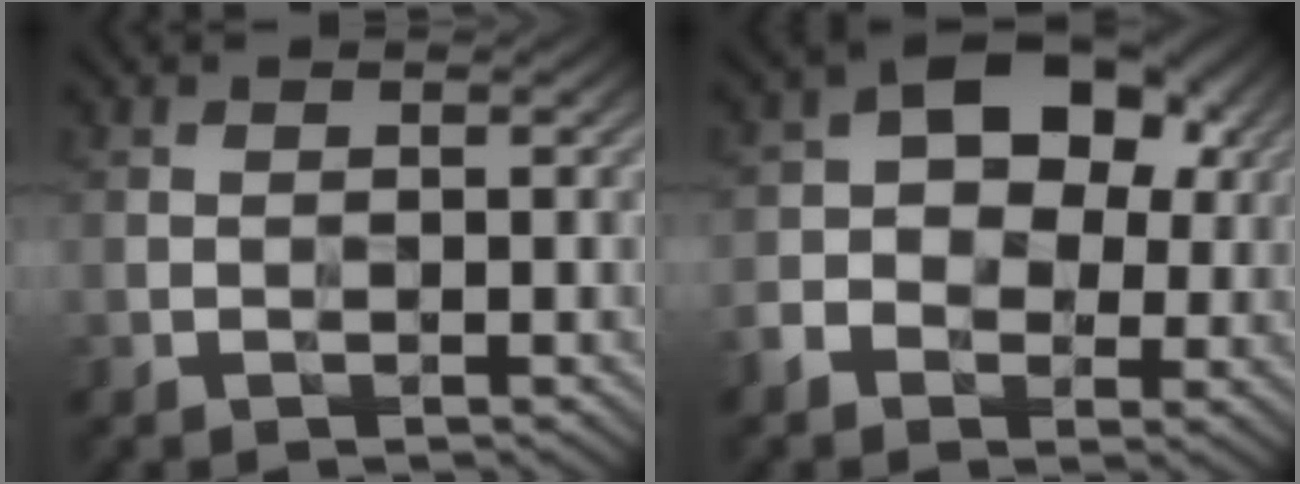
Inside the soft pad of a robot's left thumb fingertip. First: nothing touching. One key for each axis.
{"total": 9.5, "fx": -0.2, "fy": 6.9, "fz": 6.5, "tx": -0.098, "ty": 0.004, "tz": -0.018}